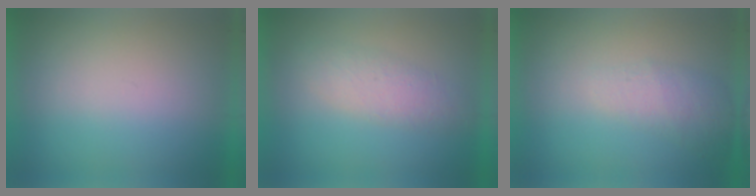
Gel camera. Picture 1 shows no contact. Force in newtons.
{"total": 1.8}
{"total": 2.2}